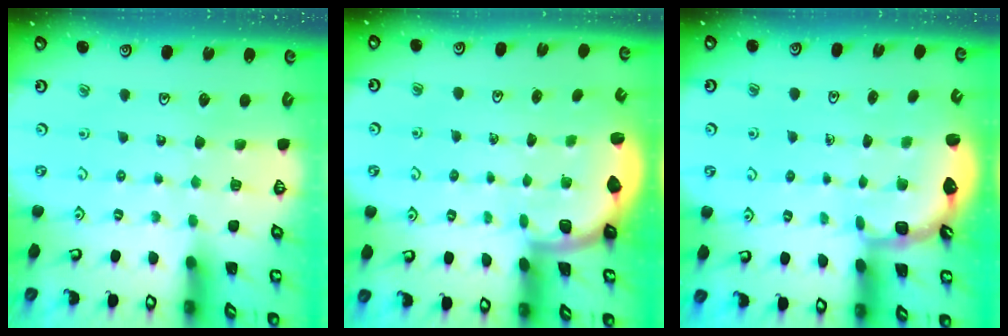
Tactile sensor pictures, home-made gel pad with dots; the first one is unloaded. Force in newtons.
{"total": 2.0, "press": 2.0, "slide": 0.5}
{"total": 2.6, "press": 2.3, "slide": 1.3}